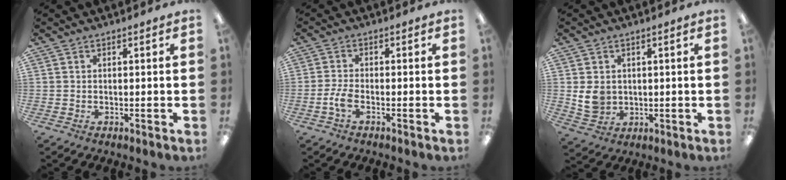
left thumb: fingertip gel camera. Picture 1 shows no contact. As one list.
[{"total": 3.6, "force": [-1.5, 1.7, 2.7], "torque": [-0.060, 0.003, -0.028]}, {"total": 5.6, "force": [0.7, 5.0, 2.4], "torque": [-0.042, 0.003, 0.017]}]